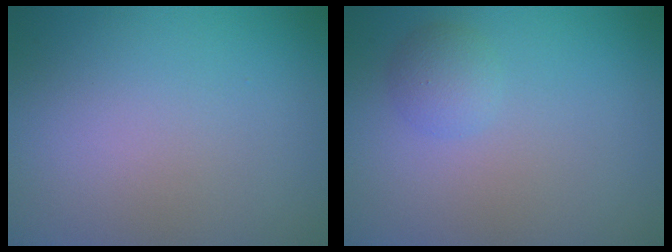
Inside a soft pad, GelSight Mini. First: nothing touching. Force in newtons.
{"total": 1.7, "press": 1.7, "slide": 0.1}